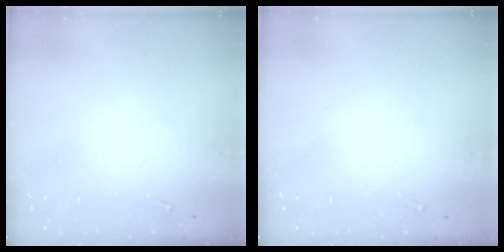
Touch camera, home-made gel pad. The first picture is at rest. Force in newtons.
{"total": 0.0}